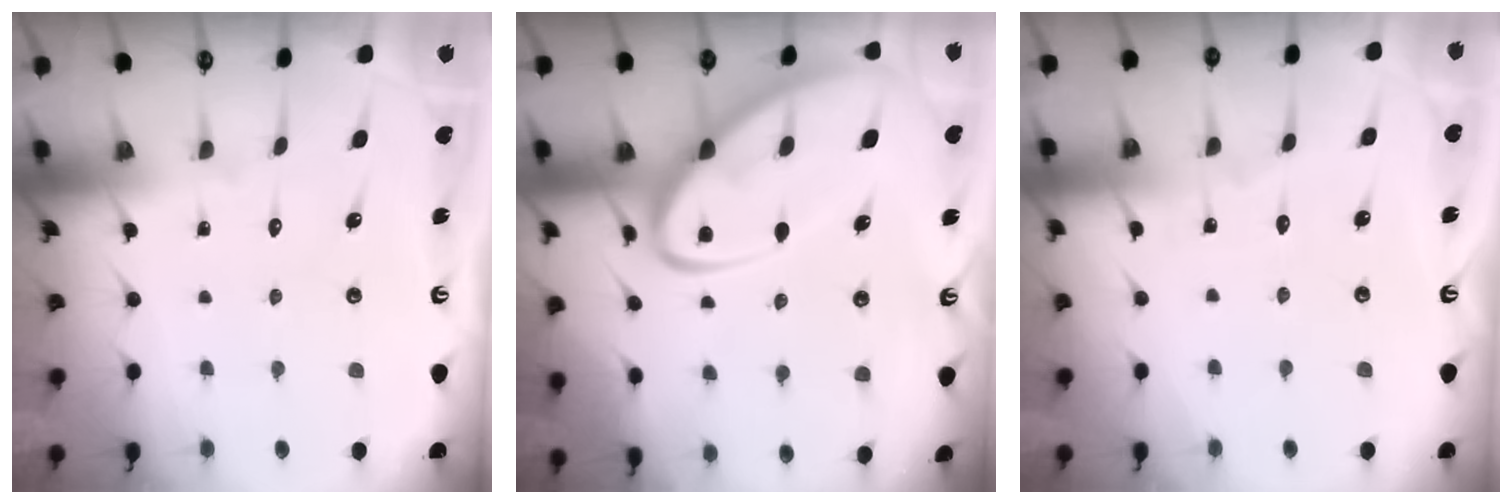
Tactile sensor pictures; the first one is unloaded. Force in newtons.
{"total": 11.4, "press": 11.3, "slide": 1.0}
{"total": 1.6, "press": 1.6, "slide": 0.2}